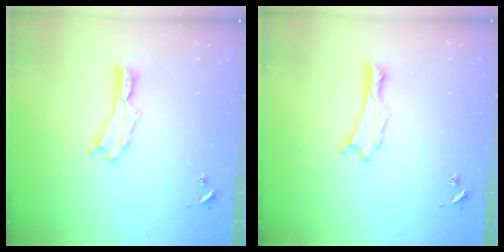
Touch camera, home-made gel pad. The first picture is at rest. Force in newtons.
{"total": 0.6, "press": 0.6, "slide": 0.1}